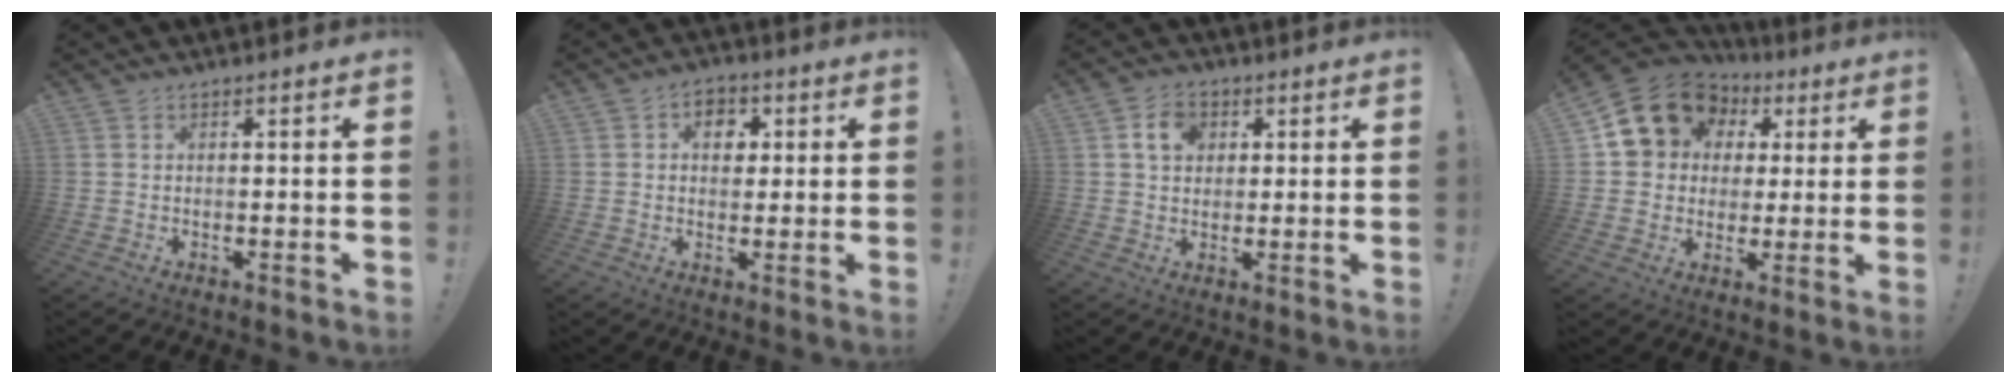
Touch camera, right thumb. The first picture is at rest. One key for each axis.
{"total": 6.5, "fx": 1.7, "fy": 5.2, "fz": 3.5, "tx": -0.040, "ty": 0.000, "tz": 0.026}
{"total": 7.3, "fx": 2.6, "fy": 5.6, "fz": 3.9, "tx": -0.054, "ty": 0.004, "tz": 0.046}
{"total": 14.6, "fx": 5.6, "fy": 12.4, "fz": 5.4, "tx": -0.073, "ty": -0.022, "tz": 0.123}